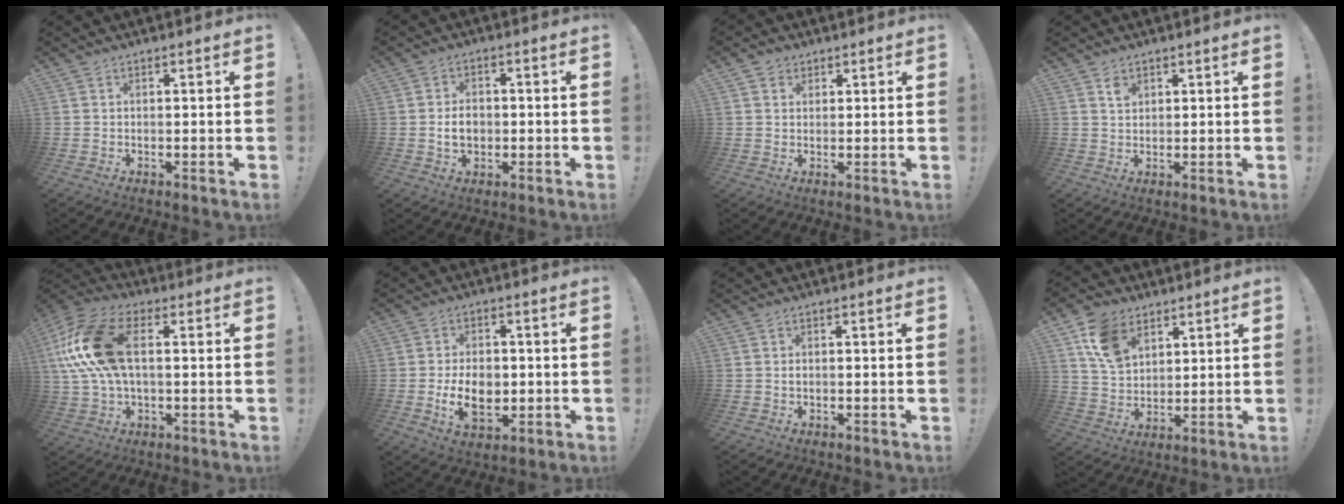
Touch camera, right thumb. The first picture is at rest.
{"total": 5.5, "force": [-0.8, 4.2, 3.5], "torque": [-0.052, 0.004, -0.017]}
{"total": 2.6, "force": [1.4, 2.1, 0.4], "torque": [-0.001, -0.006, 0.025]}
{"total": 2.7, "force": [1.7, 1.9, 1.1], "torque": [-0.009, -0.007, 0.029]}
{"total": 18.9, "force": [2.9, 10.6, 15.4], "torque": [-0.300, 0.006, 0.055]}
{"total": 10.5, "force": [-2.0, 7.0, 7.5], "torque": [-0.122, -0.004, -0.037]}
{"total": 0.6, "force": [-0.5, 0.3, 0.3], "torque": [-0.009, 0.004, -0.009]}
{"total": 12.1, "force": [6.5, 8.3, 5.9], "torque": [-0.106, -0.017, 0.129]}